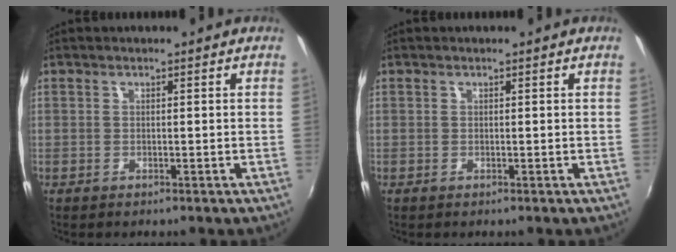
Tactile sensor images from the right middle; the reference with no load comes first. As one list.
[{"total": 0.0}]